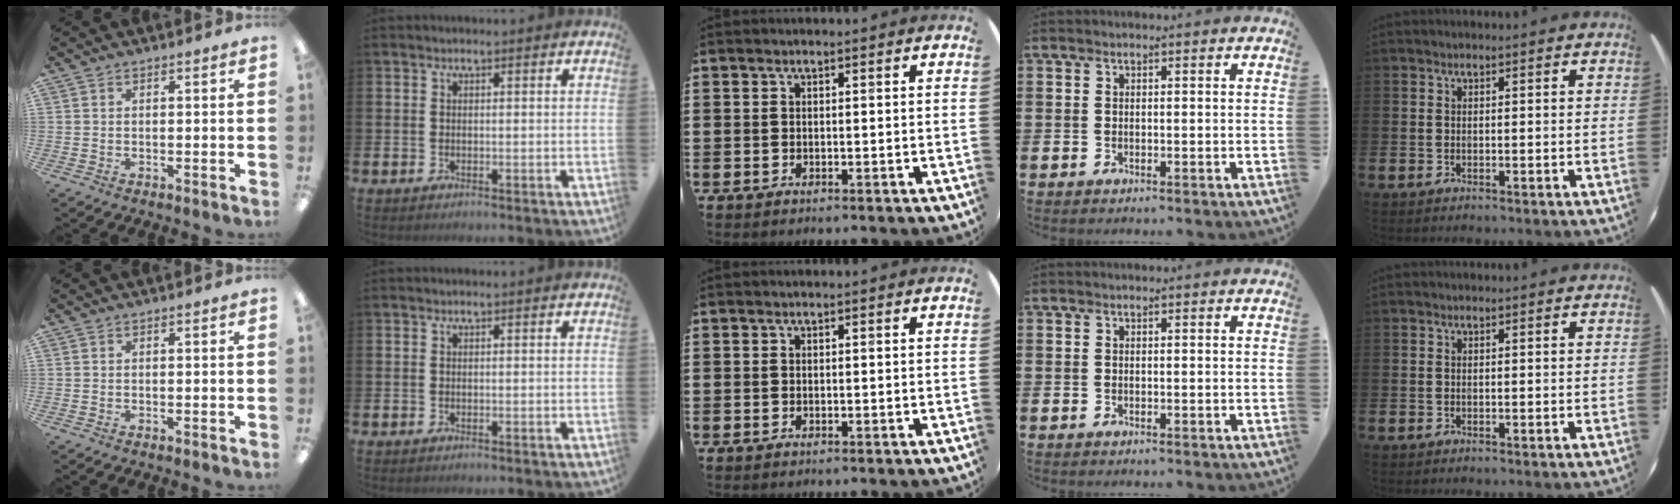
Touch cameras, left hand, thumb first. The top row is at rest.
{}